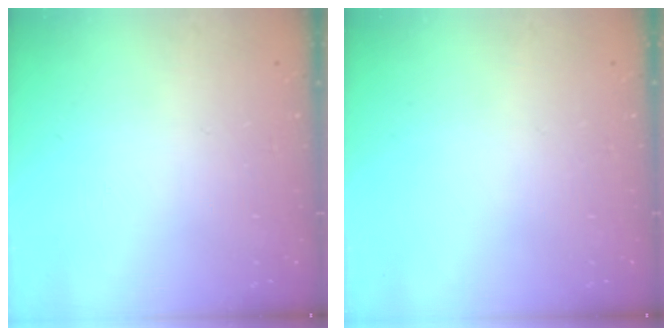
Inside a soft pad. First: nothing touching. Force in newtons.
{"total": 0.0}